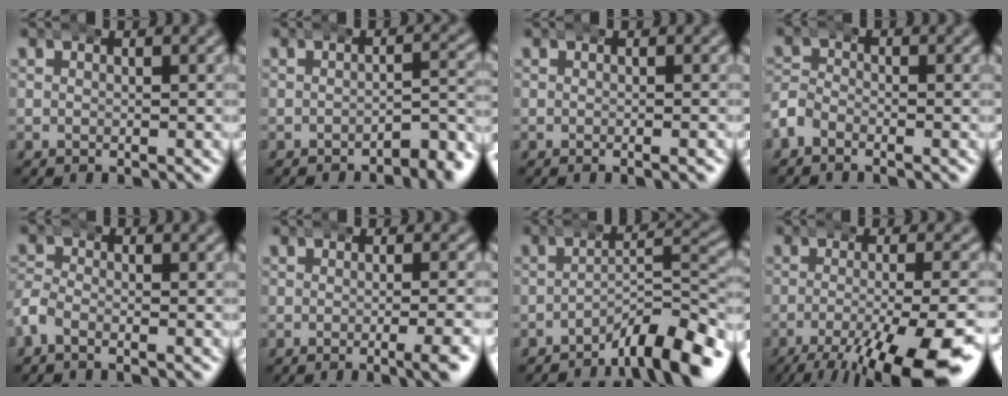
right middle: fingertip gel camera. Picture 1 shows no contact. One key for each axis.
{"total": 3.5, "fx": -2.9, "fy": 0.7, "fz": 1.9, "tx": -0.019, "ty": 0.001, "tz": -0.047}
{"total": 0.5, "fx": -0.4, "fy": 0.0, "fz": 0.3, "tx": -0.003, "ty": 0.005, "tz": -0.009}
{"total": 2.4, "fx": -1.3, "fy": 1.8, "fz": 0.9, "tx": -0.032, "ty": -0.004, "tz": -0.028}
{"total": 2.0, "fx": -1.2, "fy": 1.3, "fz": 1.1, "tx": -0.034, "ty": -0.005, "tz": -0.025}
{"total": 2.7, "fx": -1.4, "fy": -0.2, "fz": 2.3, "tx": -0.029, "ty": 0.004, "tz": -0.025}
{"total": 7.2, "fx": -5.3, "fy": 1.6, "fz": 4.7, "tx": -0.054, "ty": 0.000, "tz": -0.080}
{"total": 10.4, "fx": -5.6, "fy": 3.2, "fz": 8.1, "tx": -0.125, "ty": -0.034, "tz": -0.064}